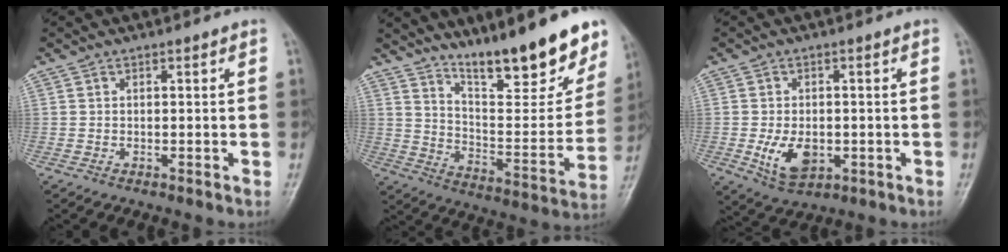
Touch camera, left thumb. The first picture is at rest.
{"total": 20.3, "force": [15.2, 5.0, 12.5], "torque": [-0.141, -0.098, 0.243]}
{"total": 7.3, "force": [-1.5, 4.7, 5.4], "torque": [-0.087, -0.008, -0.017]}